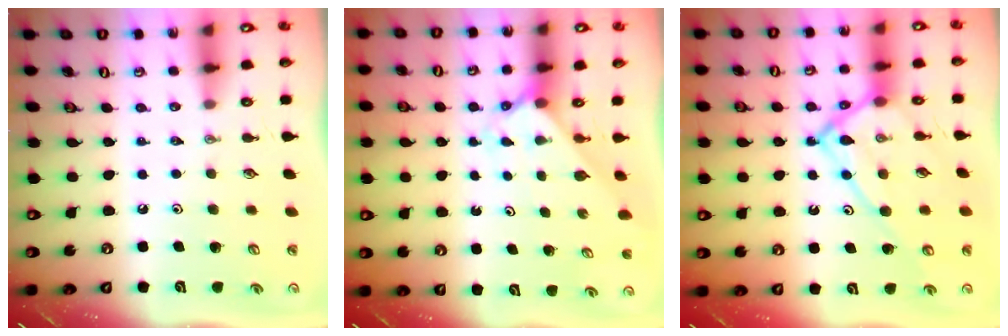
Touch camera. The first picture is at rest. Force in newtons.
{"total": 2.3, "press": 2.3, "slide": 0.2}
{"total": 16.0, "press": 16.0, "slide": 1.6}